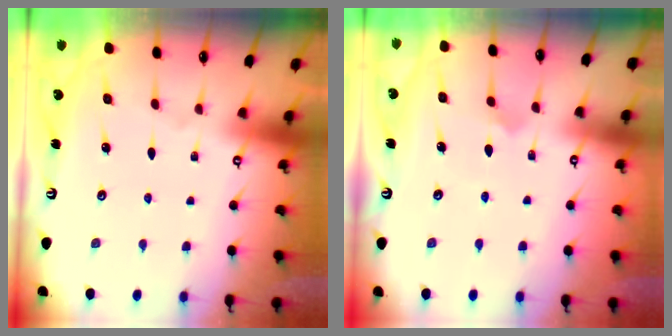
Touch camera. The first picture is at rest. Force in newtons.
{"total": 4.6, "press": 4.5, "slide": 0.5}